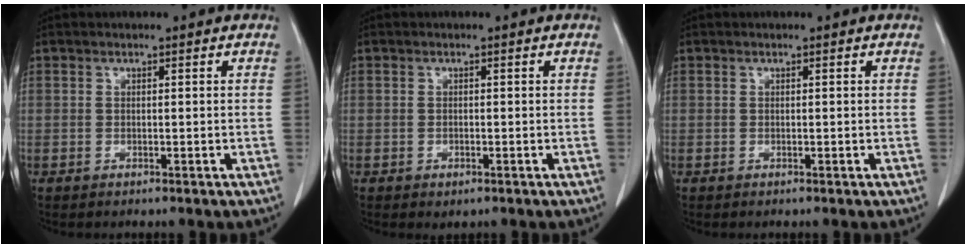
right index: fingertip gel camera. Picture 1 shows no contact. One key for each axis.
{"total": 0.9, "fx": -0.4, "fy": 0.5, "fz": 0.6, "tx": -0.008, "ty": 0.000, "tz": 0.003}
{"total": 0.0}